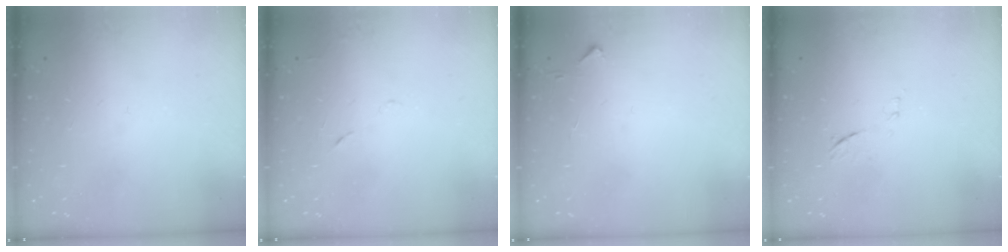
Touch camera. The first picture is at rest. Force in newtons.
{"total": 3.9, "press": 3.8, "slide": 0.9}
{"total": 2.8, "press": 2.8, "slide": 0.4}
{"total": 7.1, "press": 7.1, "slide": 0.7}